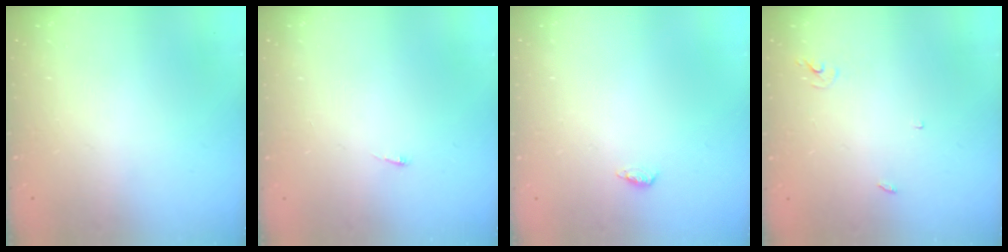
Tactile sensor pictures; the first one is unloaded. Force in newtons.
{"total": 2.6, "press": 2.5, "slide": 0.3}
{"total": 4.9, "press": 4.4, "slide": 2.0}
{"total": 2.4, "press": 2.4, "slide": 0.1}